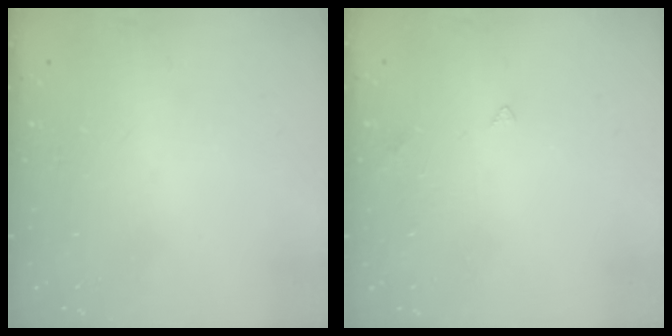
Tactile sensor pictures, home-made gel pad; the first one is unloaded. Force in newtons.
{"total": 2.8, "press": 2.8, "slide": 0.5}